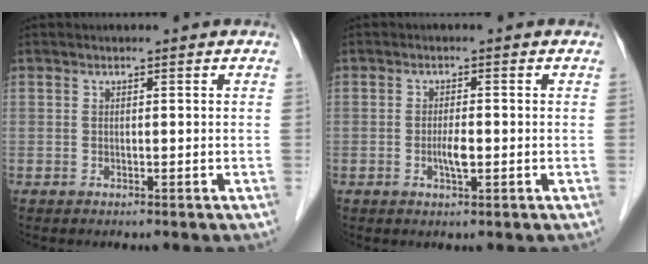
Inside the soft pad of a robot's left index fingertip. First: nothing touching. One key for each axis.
{"total": 2.3, "fx": -0.6, "fy": 0.5, "fz": 2.2, "tx": -0.044, "ty": -0.001, "tz": -0.009}